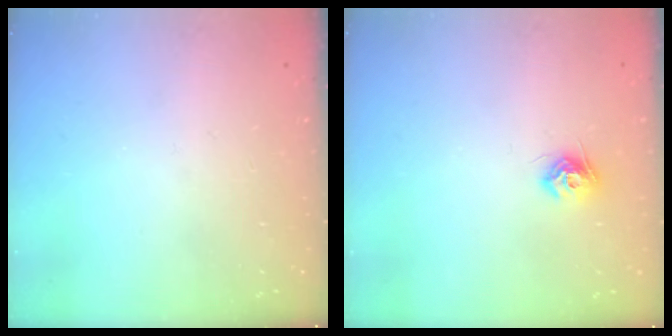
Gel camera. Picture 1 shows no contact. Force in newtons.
{"total": 8.1, "press": 8.1, "slide": 0.2}